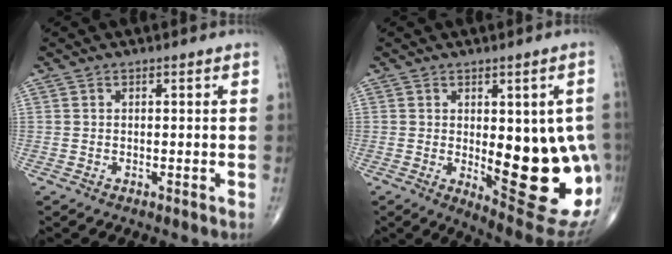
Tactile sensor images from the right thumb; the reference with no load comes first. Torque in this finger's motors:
{"motor_torque": [1.18, 3.83, 2.10, -0.15, 0.42]}